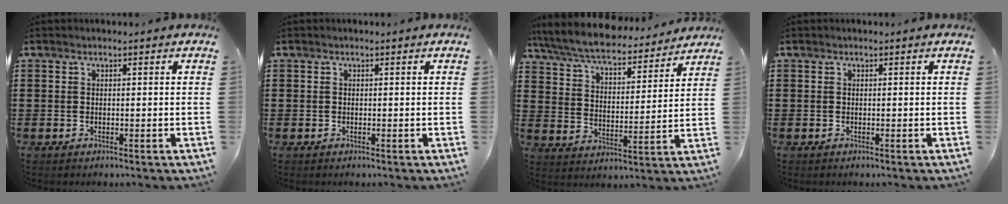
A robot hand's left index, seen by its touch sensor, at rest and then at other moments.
{"total": 0.0}
{"total": 7.3, "force": [6.8, 0.8, 2.6], "torque": [-0.080, -0.042, 0.118]}
{"total": 0.0}